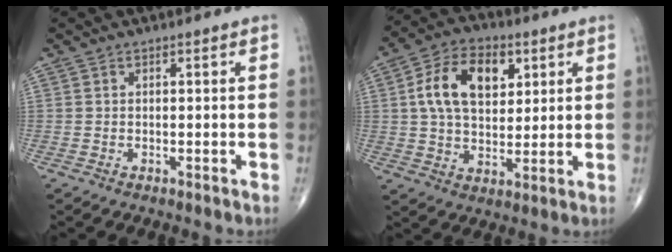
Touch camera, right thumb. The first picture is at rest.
{"total": 13.6, "force": [3.9, 8.6, 9.9], "torque": [-0.150, 0.000, 0.065]}